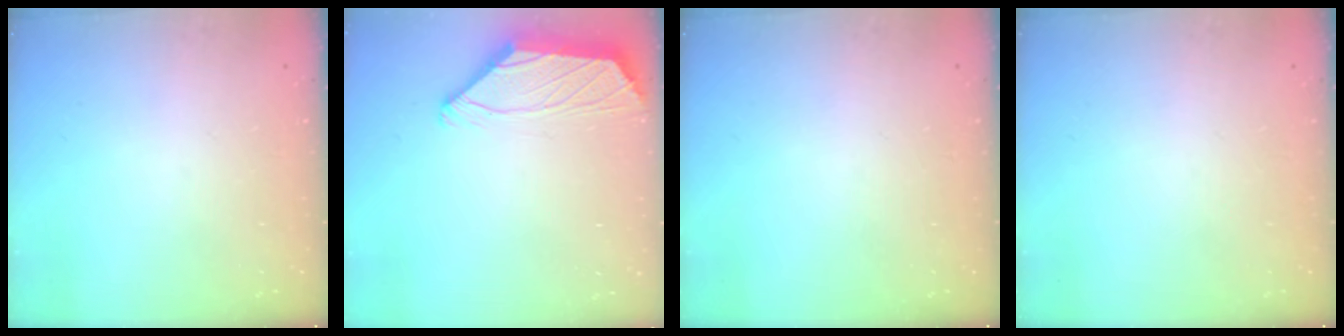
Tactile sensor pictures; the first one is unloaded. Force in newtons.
{"total": 2.1, "press": 2.0, "slide": 0.8}
{"total": 0.0}
{"total": 0.0}